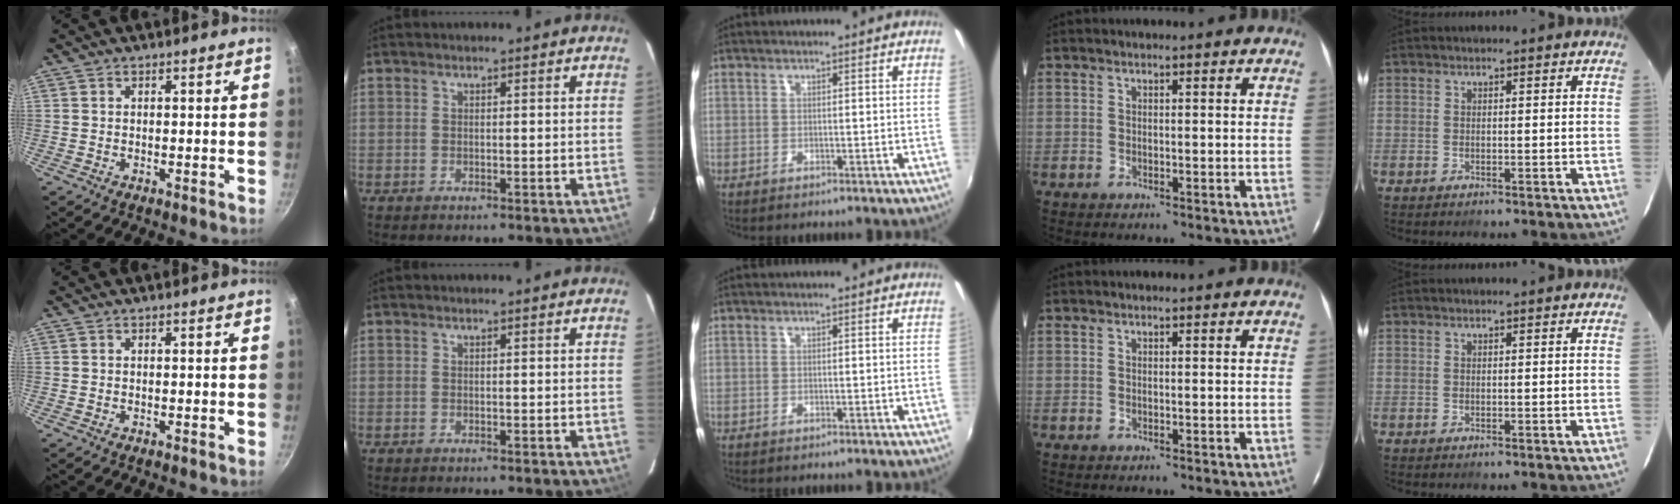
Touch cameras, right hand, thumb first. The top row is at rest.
{}